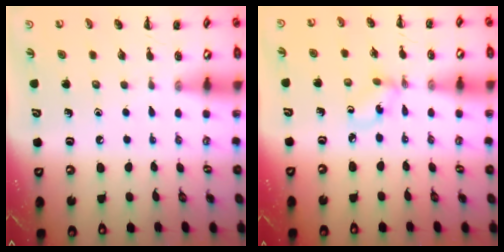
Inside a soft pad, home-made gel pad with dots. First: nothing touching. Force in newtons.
{"total": 1.6, "press": 1.4, "slide": 0.6}